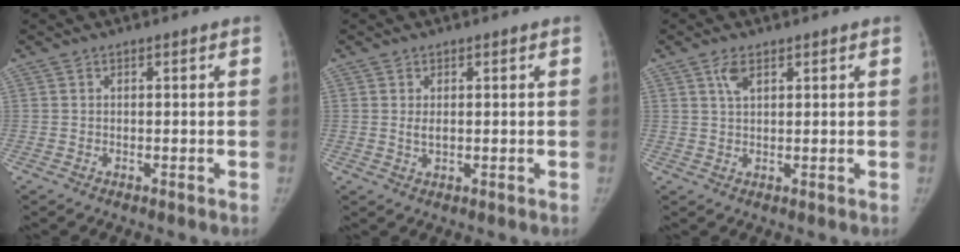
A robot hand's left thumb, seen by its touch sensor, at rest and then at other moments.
{"total": 1.8, "force": [0.4, 1.1, 1.3], "torque": [-0.021, -0.005, 0.009]}
{"total": 2.8, "force": [1.6, 1.5, 1.8], "torque": [-0.032, -0.003, 0.034]}